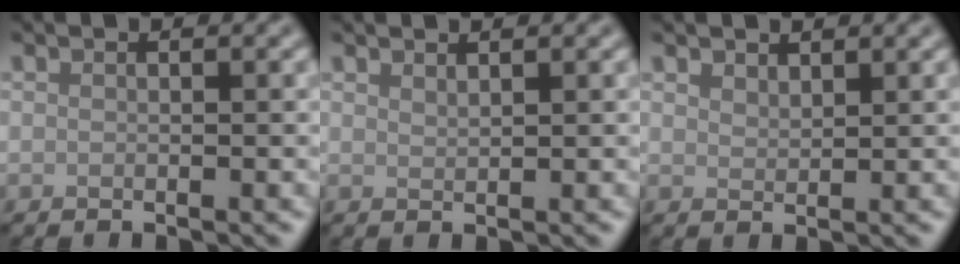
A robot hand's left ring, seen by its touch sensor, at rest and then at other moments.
{"total": 0.9, "force": [0.9, 0.0, 0.1], "torque": [0.002, 0.000, 0.016]}
{"total": 1.4, "force": [1.3, 0.5, 0.3], "torque": [-0.008, 0.001, 0.026]}